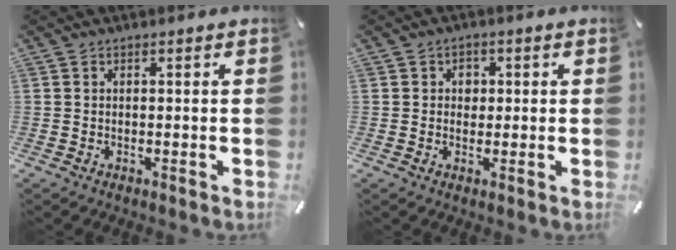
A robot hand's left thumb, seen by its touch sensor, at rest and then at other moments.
{"total": 2.8, "force": [0.0, 2.5, 1.3], "torque": [-0.005, -0.003, -0.008]}